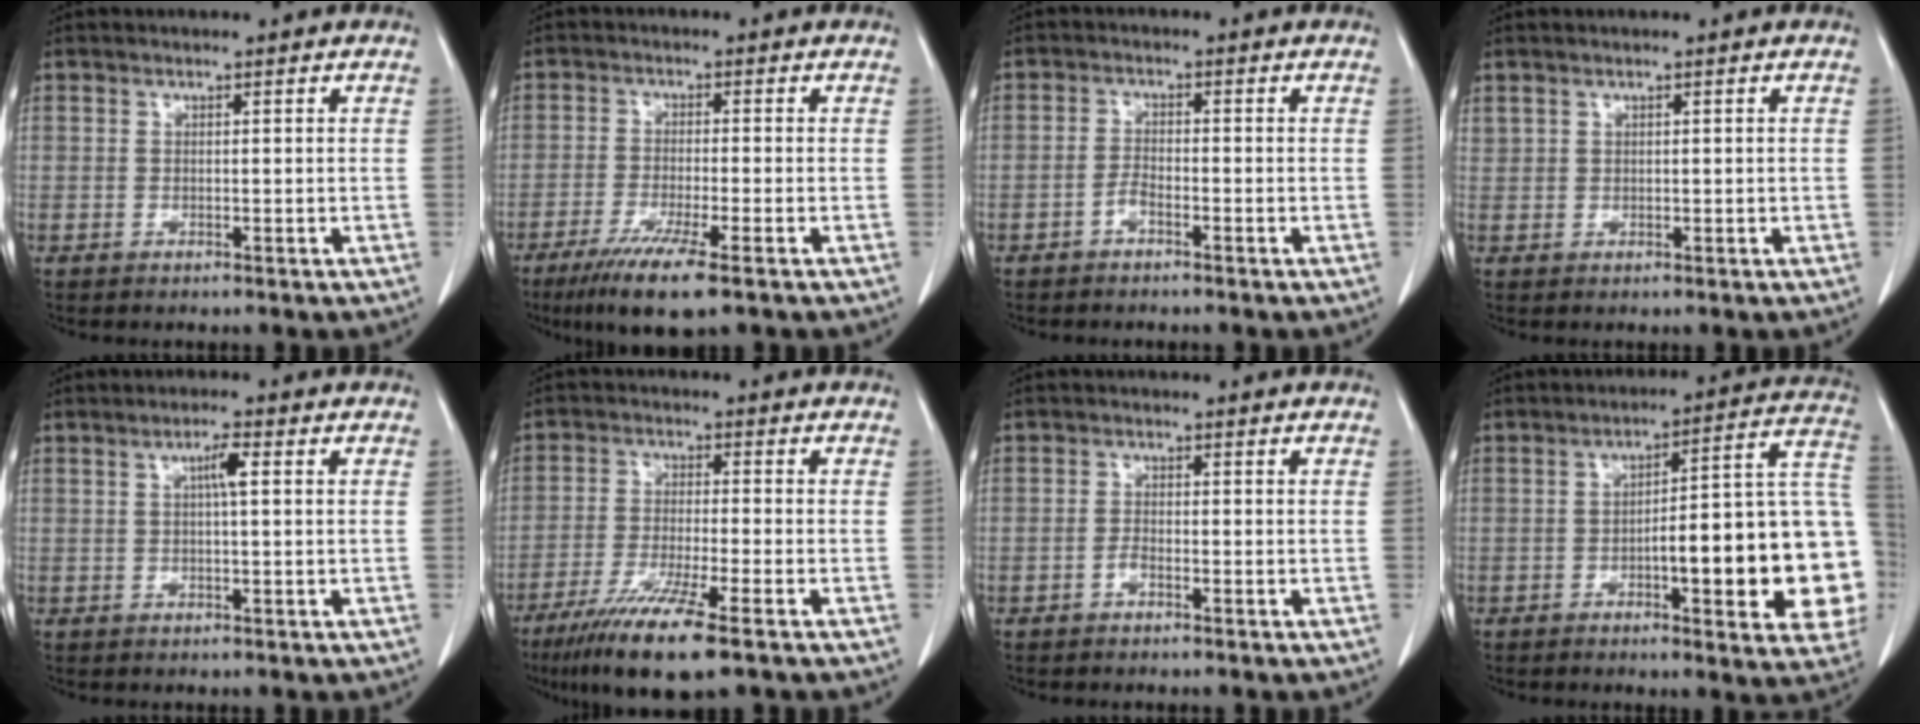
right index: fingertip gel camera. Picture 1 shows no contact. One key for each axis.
{"total": 8.4, "fx": -5.3, "fy": 0.3, "fz": 6.5, "tx": -0.116, "ty": -0.023, "tz": -0.087}
{"total": 1.9, "fx": -1.3, "fy": 0.5, "fz": 1.2, "tx": -0.021, "ty": 0.003, "tz": -0.027}
{"total": 1.0, "fx": 0.7, "fy": 0.6, "fz": 0.3, "tx": -0.006, "ty": 0.010, "tz": 0.019}
{"total": 2.6, "fx": 0.6, "fy": 0.2, "fz": 2.5, "tx": -0.044, "ty": 0.004, "tz": 0.010}
{"total": 11.1, "fx": -7.0, "fy": 0.4, "fz": 8.5, "tx": -0.155, "ty": -0.031, "tz": -0.120}
{"total": 1.2, "fx": -0.9, "fy": 0.3, "fz": 0.8, "tx": -0.013, "ty": 0.003, "tz": -0.017}
{"total": 20.5, "fx": -4.0, "fy": 3.7, "fz": 19.8, "tx": -0.173, "ty": 0.036, "tz": -0.041}